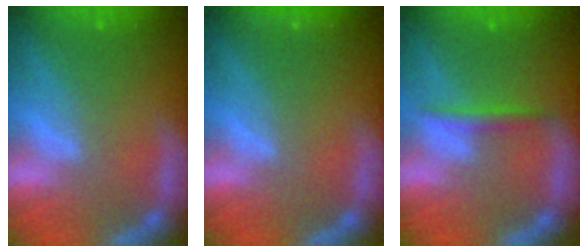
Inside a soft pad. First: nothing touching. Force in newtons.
{"total": 1.4}
{"total": 1.9}